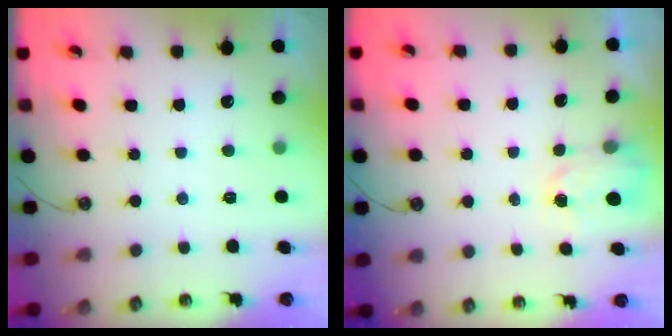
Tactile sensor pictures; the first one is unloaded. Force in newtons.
{"total": 1.5, "press": 1.5, "slide": 0.2}